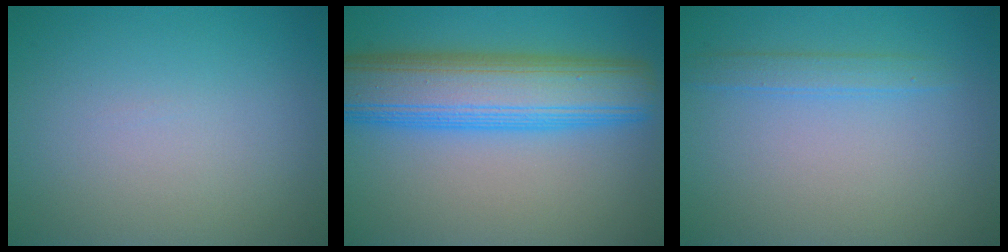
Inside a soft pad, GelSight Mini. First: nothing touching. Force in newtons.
{"total": 9.9, "press": 9.9, "slide": 0.2}
{"total": 1.6, "press": 1.6, "slide": 0.0}